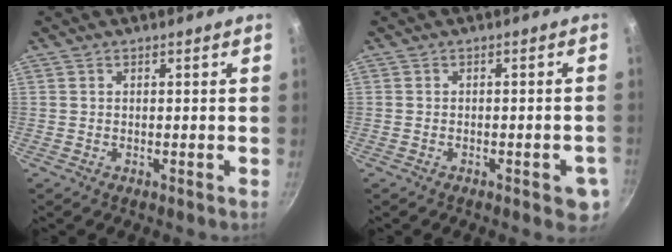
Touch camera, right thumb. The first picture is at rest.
{"total": 4.9, "force": [-1.9, 1.8, 4.1], "torque": [-0.039, 0.004, -0.021]}